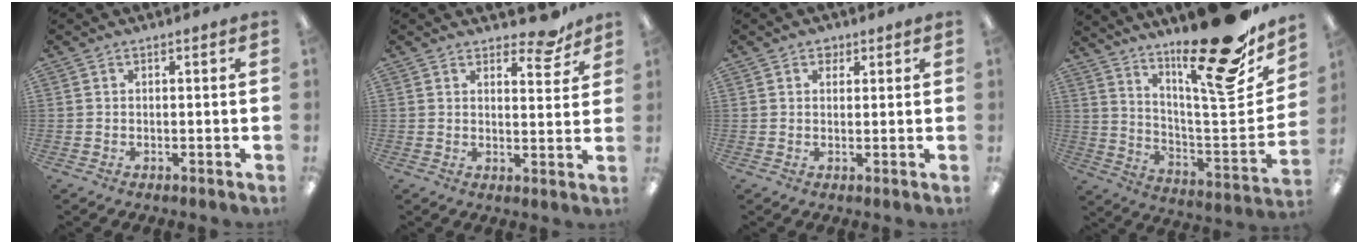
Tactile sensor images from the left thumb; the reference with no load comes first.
{"total": 6.9, "force": [5.4, 2.8, 3.4], "torque": [-0.031, -0.032, 0.089]}
{"total": 2.3, "force": [1.4, 1.6, 0.9], "torque": [-0.003, -0.002, 0.022]}
{"total": 24.6, "force": [18.5, 4.8, 15.4], "torque": [-0.212, -0.138, 0.291]}